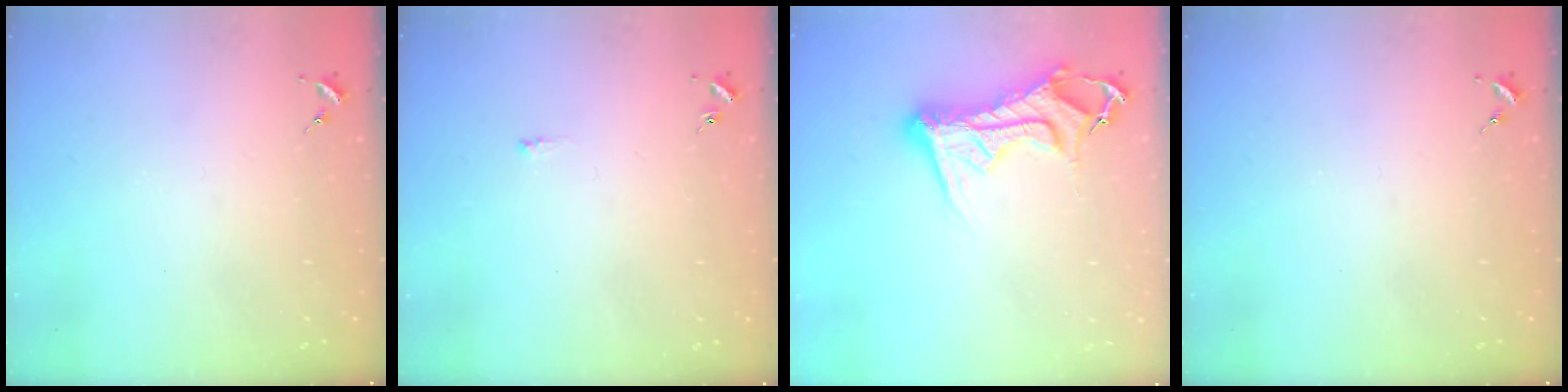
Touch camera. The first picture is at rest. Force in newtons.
{"total": 3.2, "press": 3.2, "slide": 0.4}
{"total": 13.3, "press": 13.2, "slide": 1.6}
{"total": 0.0}